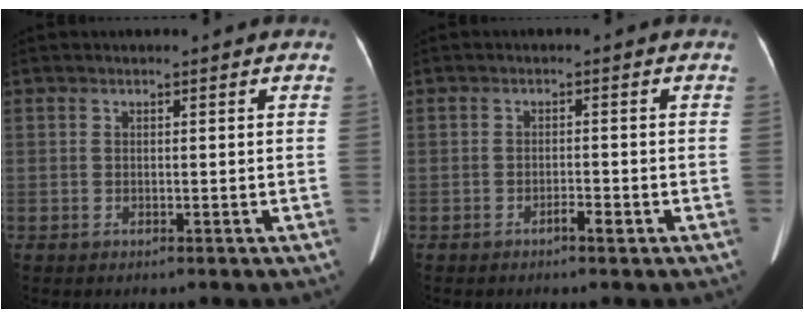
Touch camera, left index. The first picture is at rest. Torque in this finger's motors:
{"motor_torque": [-0.03, 0.02, 0.01, 0.03]}